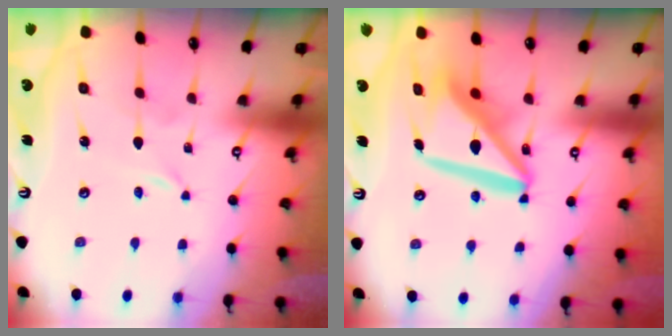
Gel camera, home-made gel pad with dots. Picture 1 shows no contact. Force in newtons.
{"total": 15.9, "press": 15.8, "slide": 2.1}